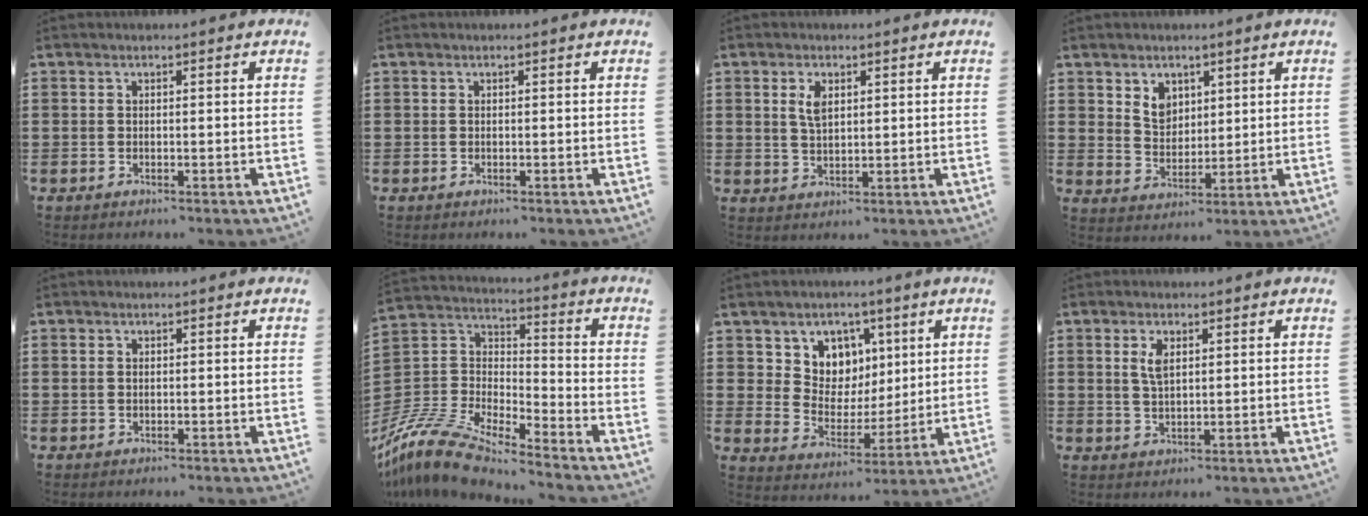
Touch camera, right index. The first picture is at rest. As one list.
[{"total": 0.0}, {"total": 3.3, "force": [1.2, 1.6, 2.5], "torque": [-0.056, 0.006, 0.021]}, {"total": 4.7, "force": [2.7, 3.5, 1.5], "torque": [-0.044, 0.012, 0.051]}, {"total": 0.7, "force": [0.2, 0.5, 0.3], "torque": [-0.009, 0.003, 0.004]}, {"total": 11.0, "force": [-10.3, 2.0, 3.4], "torque": [-0.099, 0.007, -0.216]}, {"total": 6.9, "force": [3.7, 5.8, 0.3], "torque": [-0.047, -0.029, 0.068]}, {"total": 3.1, "force": [1.2, 1.3, 2.6], "torque": [-0.056, 0.004, 0.020]}]